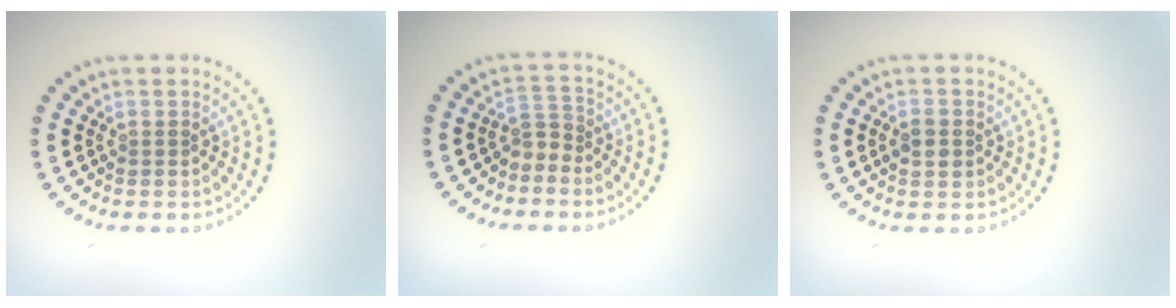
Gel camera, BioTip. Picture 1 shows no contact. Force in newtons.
{"total": 1.9, "press": 1.3, "slide": 1.4}
{"total": 2.2, "press": 2.2, "slide": 0.1}